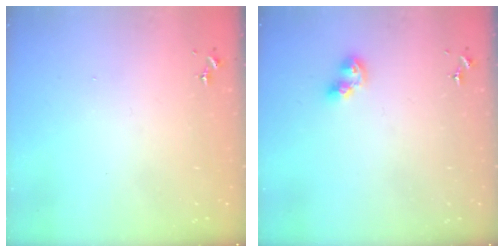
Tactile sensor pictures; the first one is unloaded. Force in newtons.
{"total": 7.0, "press": 7.0, "slide": 0.5}